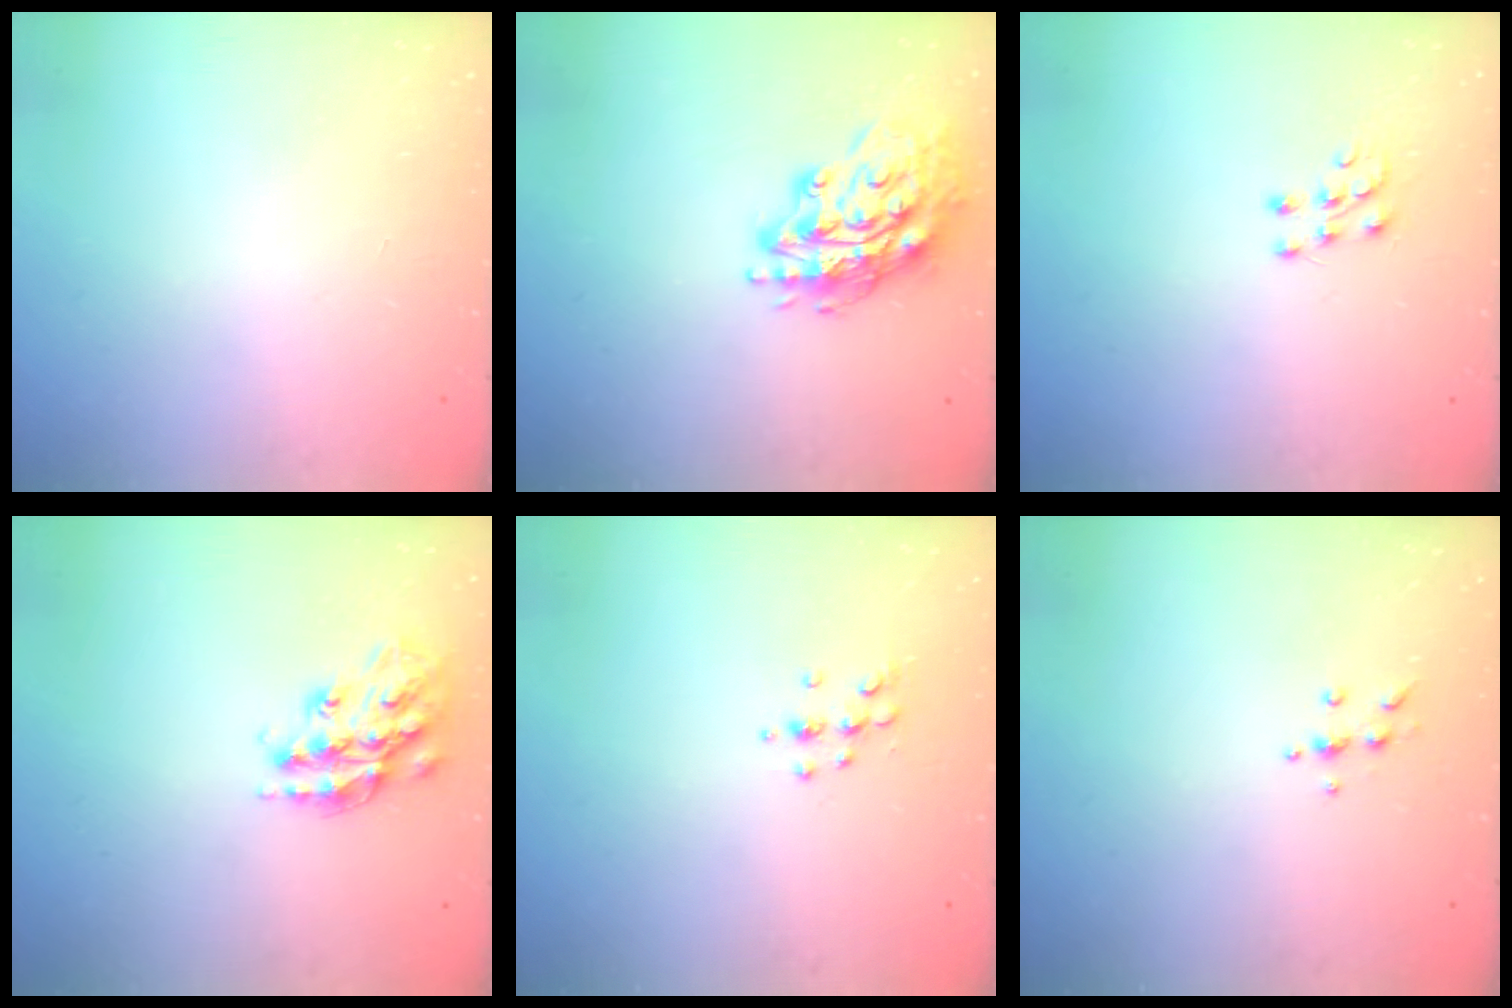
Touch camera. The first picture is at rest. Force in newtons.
{"total": 16.9, "press": 16.8, "slide": 1.5}
{"total": 6.0, "press": 5.9, "slide": 0.4}
{"total": 16.3, "press": 16.3, "slide": 0.8}
{"total": 5.0, "press": 4.8, "slide": 1.4}
{"total": 5.7, "press": 5.7, "slide": 0.5}